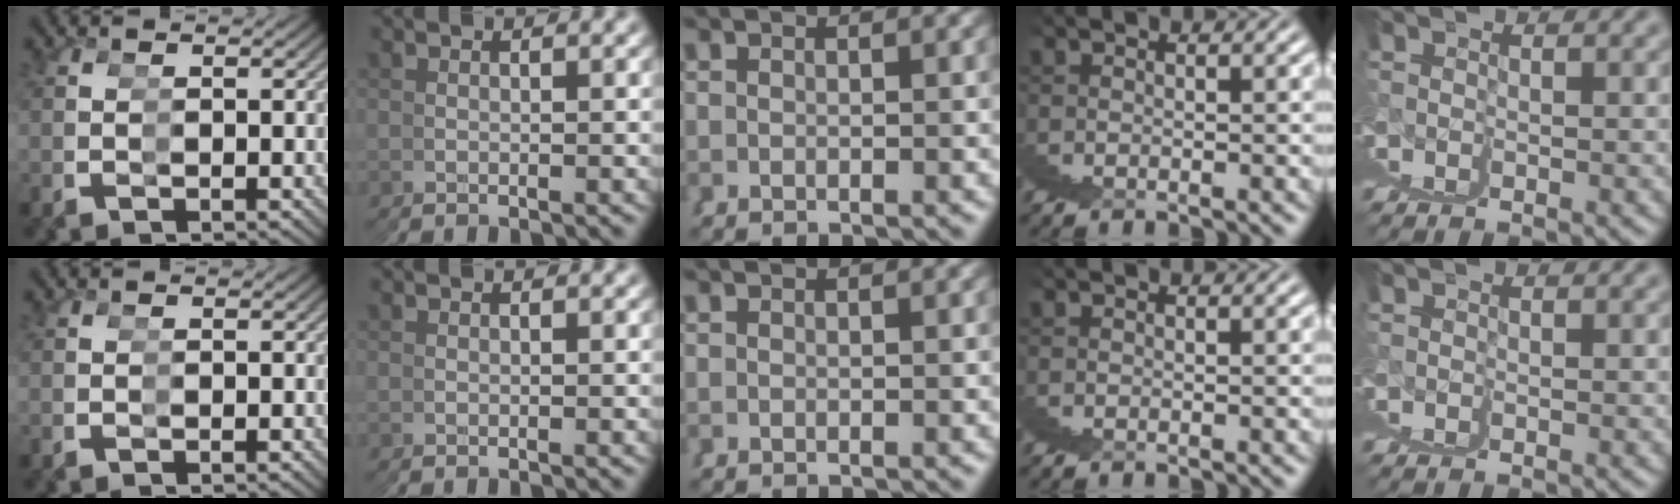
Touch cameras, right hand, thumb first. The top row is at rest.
{}